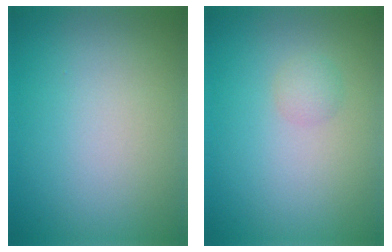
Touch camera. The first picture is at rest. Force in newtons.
{"total": 1.2, "press": 1.2, "slide": 0.0}